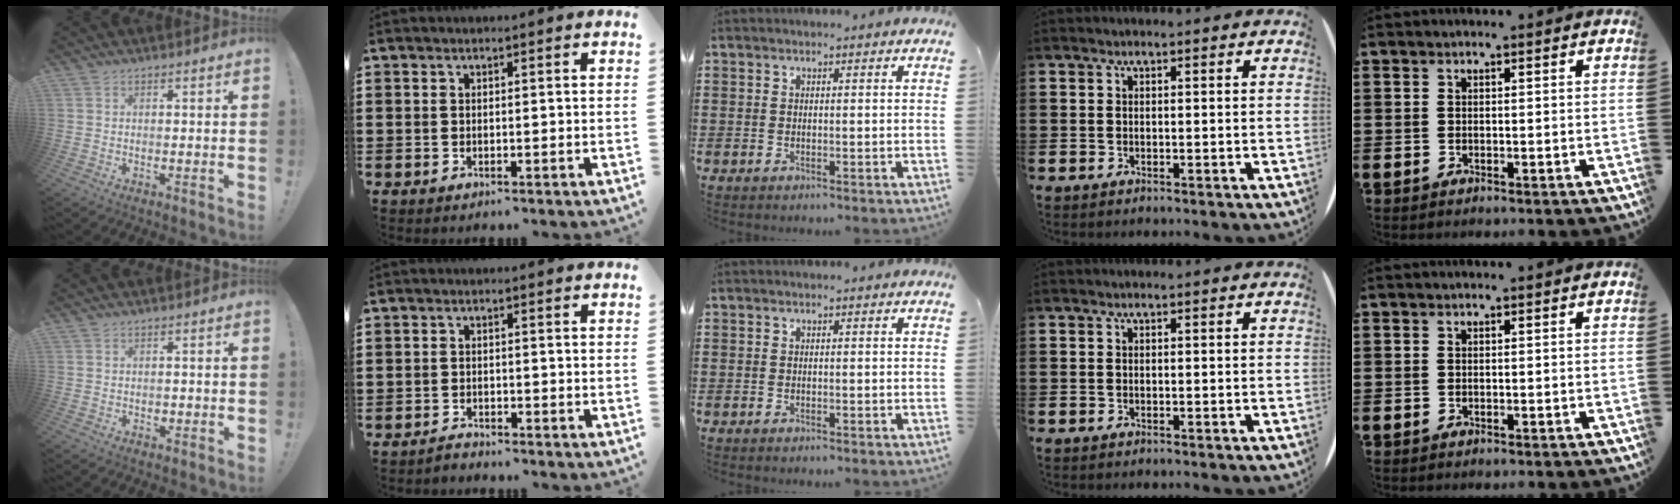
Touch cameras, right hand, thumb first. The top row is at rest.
{"thumb": {"total": 0.7, "force": [-0.1, 0.7, 0.0], "torque": [-0.003, 0.003, 0.000]}, "index": {"total": 1.3, "force": [-1.2, 0.3, -0.1], "torque": [-0.003, 0.006, -0.028]}}